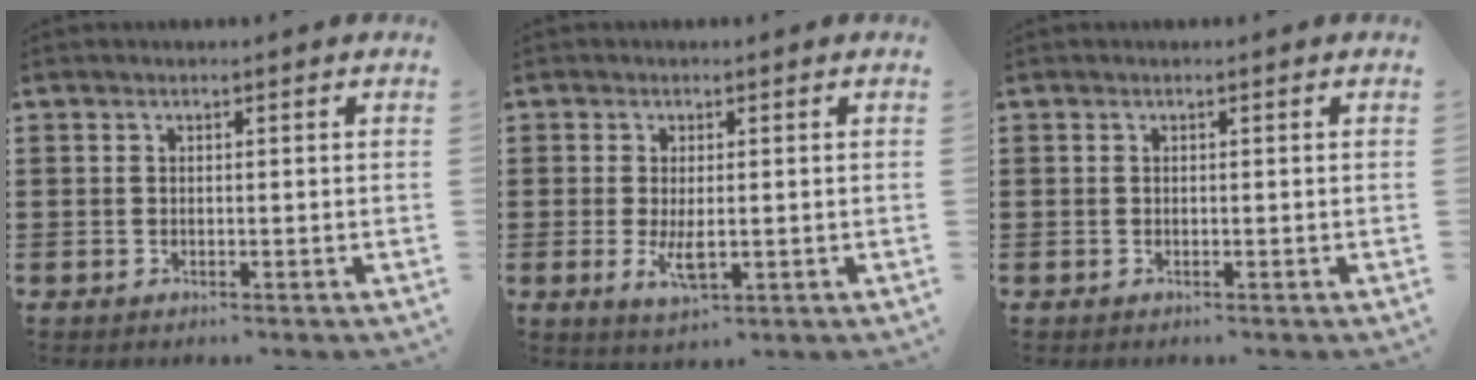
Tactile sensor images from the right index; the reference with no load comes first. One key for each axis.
{"total": 3.5, "fx": -0.3, "fy": 1.3, "fz": 3.2, "tx": -0.063, "ty": -0.001, "tz": -0.007}
{"total": 0.0}